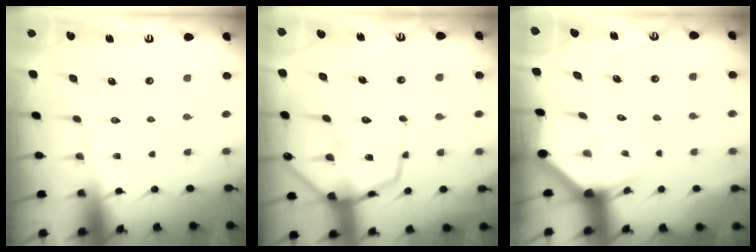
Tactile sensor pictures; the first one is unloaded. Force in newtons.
{"total": 17.4, "press": 17.3, "slide": 1.6}
{"total": 2.7, "press": 2.7, "slide": 0.1}